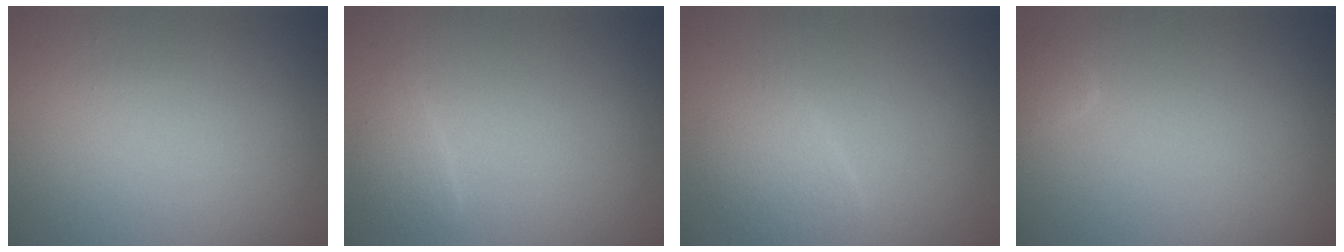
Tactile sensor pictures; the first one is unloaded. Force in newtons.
{"total": 1.1, "press": 1.1, "slide": 0.0}
{"total": 2.1, "press": 2.1, "slide": 0.0}
{"total": 0.7, "press": 0.7, "slide": 0.0}